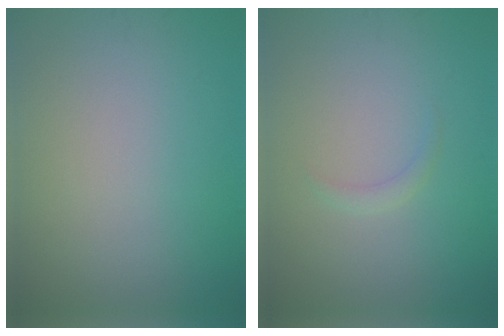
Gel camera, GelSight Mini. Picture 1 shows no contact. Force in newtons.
{"total": 0.8, "press": 0.8, "slide": 0.0}